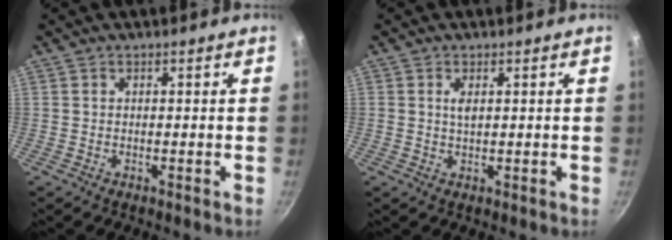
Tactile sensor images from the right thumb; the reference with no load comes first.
{"total": 1.8, "force": [0.6, 0.9, 1.4], "torque": [-0.027, 0.000, 0.012]}